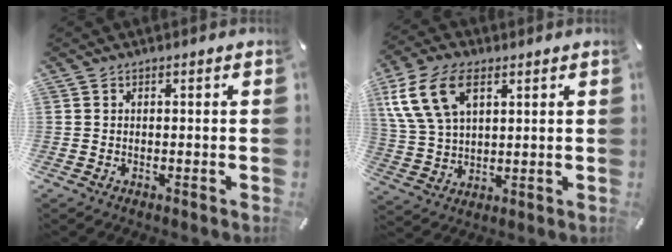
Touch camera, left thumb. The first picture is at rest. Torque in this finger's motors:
{"motor_torque": [2.04, 2.85, 2.09, -0.68, 0.55]}